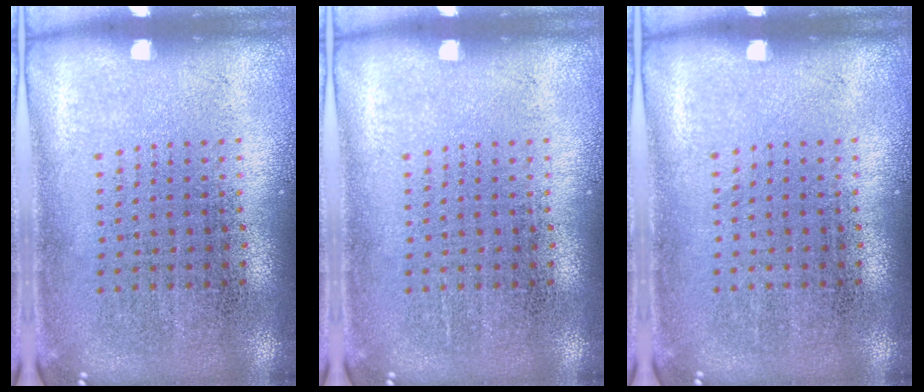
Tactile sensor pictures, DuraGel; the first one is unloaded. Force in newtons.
{"total": 0.0}
{"total": 0.0}